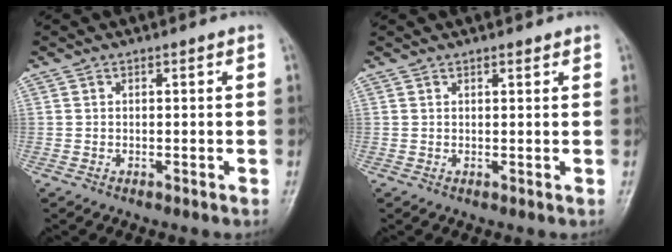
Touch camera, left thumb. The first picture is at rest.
{"total": 1.1, "force": [0.9, 0.5, 0.5], "torque": [-0.005, -0.005, 0.012]}